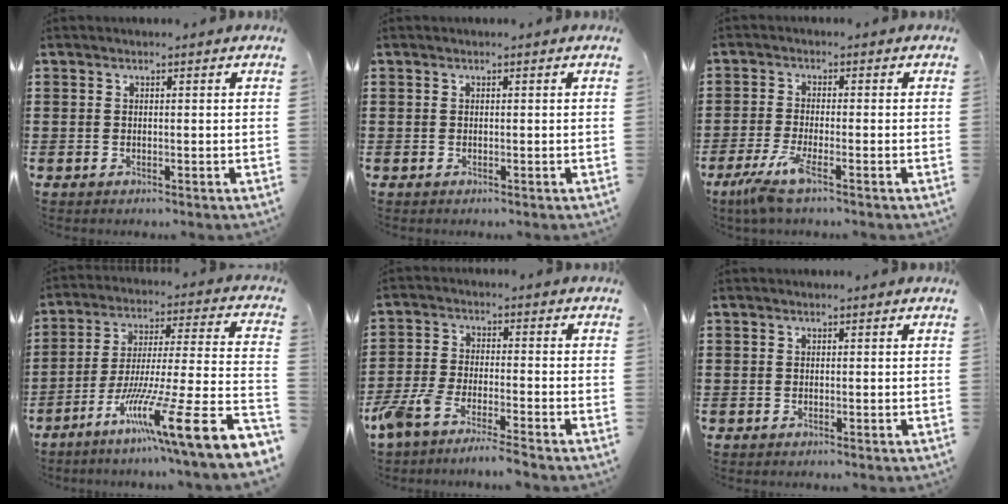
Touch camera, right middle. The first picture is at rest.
{"total": 0.0}
{"total": 4.9, "force": [-3.1, 0.3, 3.8], "torque": [-0.090, -0.019, -0.061]}
{"total": 14.1, "force": [-8.2, 0.4, 11.5], "torque": [-0.169, -0.018, -0.152]}
{"total": 5.8, "force": [-5.3, 0.2, 2.4], "torque": [-0.065, -0.014, -0.106]}
{"total": 0.0}